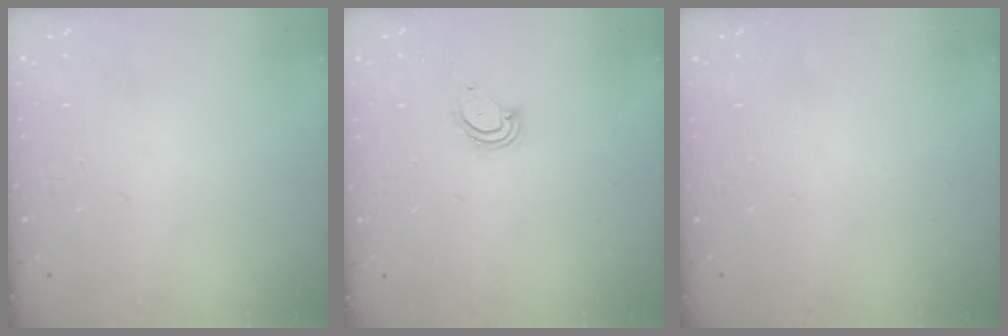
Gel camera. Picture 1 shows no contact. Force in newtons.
{"total": 4.4, "press": 4.4, "slide": 0.3}
{"total": 0.0}